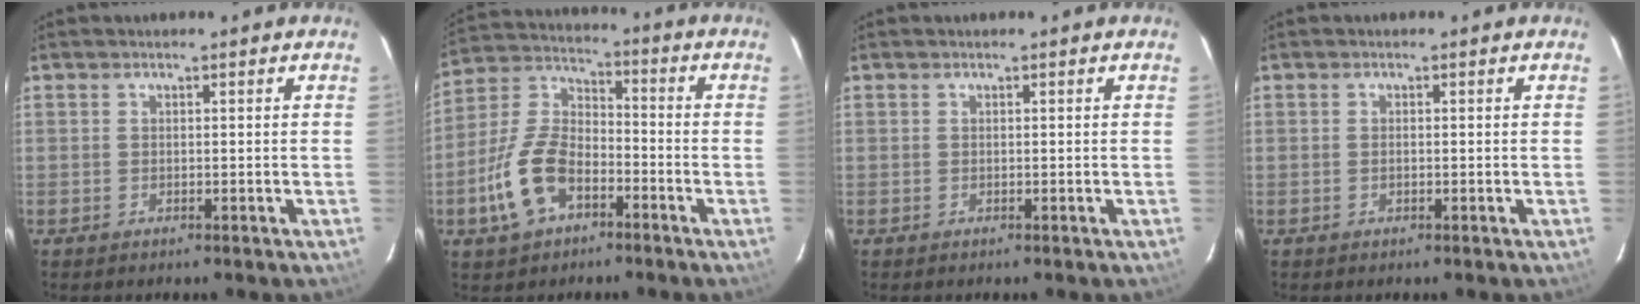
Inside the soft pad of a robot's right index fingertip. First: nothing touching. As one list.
[{"total": 12.7, "force": [-6.0, 7.4, 8.4], "torque": [-0.186, 0.017, -0.110]}, {"total": 0.0}, {"total": 0.6, "force": [-0.1, 0.3, 0.5], "torque": [-0.011, 0.001, -0.003]}]